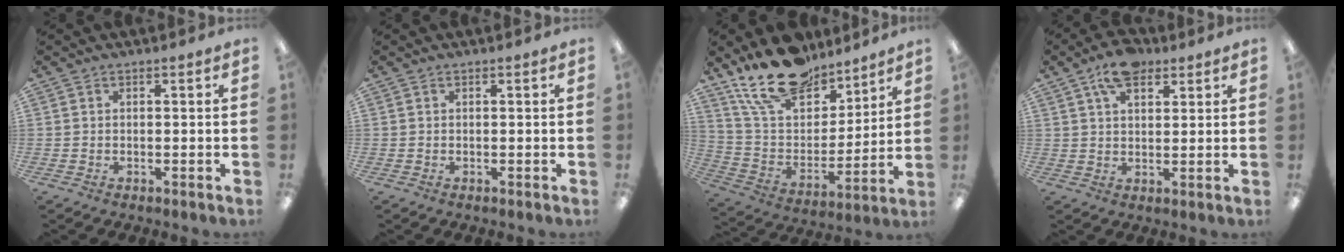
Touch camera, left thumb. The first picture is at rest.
{"total": 0.0}
{"total": 20.0, "force": [15.5, 9.7, 8.2], "torque": [-0.161, -0.090, 0.283]}
{"total": 8.3, "force": [5.0, 4.3, 5.0], "torque": [-0.084, -0.010, 0.090]}